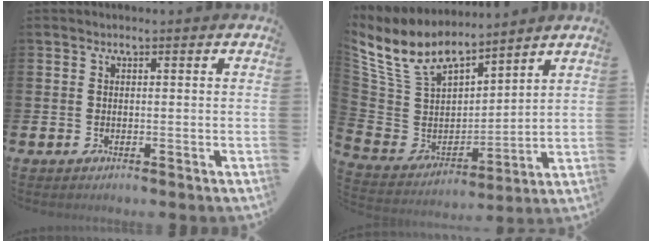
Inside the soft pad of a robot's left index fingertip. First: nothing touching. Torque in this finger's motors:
{"motor_torque": [0.40, -0.54, -0.02, -0.01]}